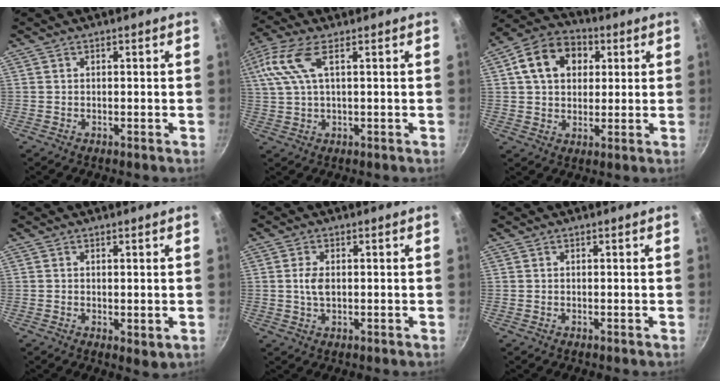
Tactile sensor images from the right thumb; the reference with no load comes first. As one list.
[{"total": 9.4, "force": [3.0, 3.6, 8.1], "torque": [-0.179, 0.017, 0.060]}, {"total": 12.7, "force": [3.6, 9.6, 7.5], "torque": [-0.106, 0.016, 0.046]}, {"total": 2.1, "force": [0.2, 1.0, 1.8], "torque": [-0.025, -0.010, 0.003]}, {"total": 3.4, "force": [0.2, 2.0, 2.7], "torque": [-0.046, 0.001, 0.003]}, {"total": 0.0}]